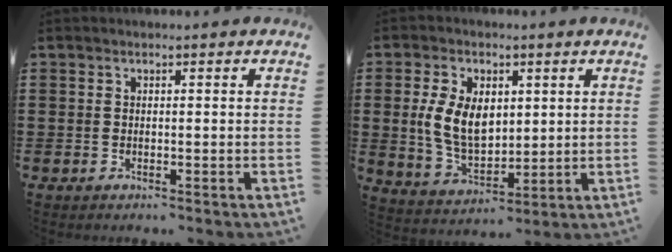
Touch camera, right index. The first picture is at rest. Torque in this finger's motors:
{"motor_torque": [0.58, 0.08, 0.76, 0.13]}